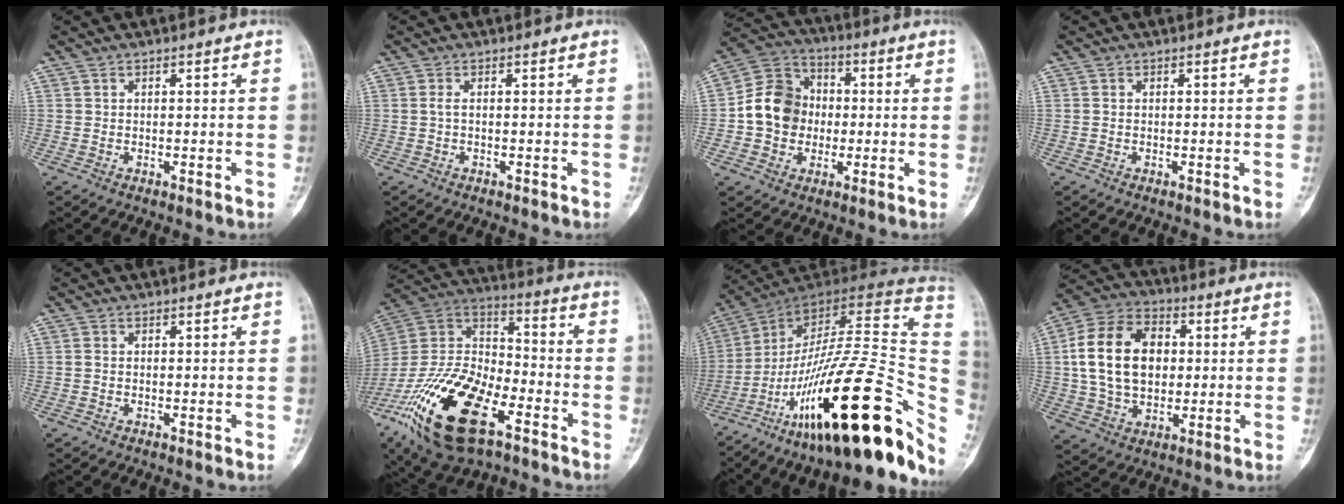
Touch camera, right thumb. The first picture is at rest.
{"total": 0.7, "force": [0.0, 0.2, 0.7], "torque": [-0.016, 0.001, -0.002]}
{"total": 11.8, "force": [-0.8, 10.3, 5.8], "torque": [-0.081, 0.030, -0.024]}
{"total": 0.0}
{"total": 0.6, "force": [-0.1, 0.4, 0.4], "torque": [-0.011, 0.000, -0.005]}
{"total": 27.4, "force": [-13.5, 13.1, 19.9], "torque": [-0.448, 0.032, -0.245]}
{"total": 37.9, "force": [-15.9, 10.8, 32.7], "torque": [-0.416, 0.062, -0.254]}
{"total": 17.2, "force": [1.9, 12.1, 12.1], "torque": [-0.201, 0.019, 0.032]}